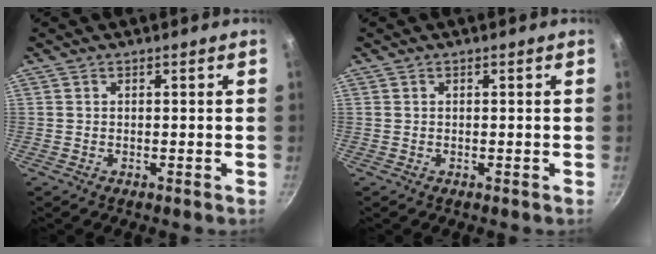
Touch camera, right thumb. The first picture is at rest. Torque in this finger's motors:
{"motor_torque": [-0.37, 0.04, -0.30, -0.20, 0.03]}